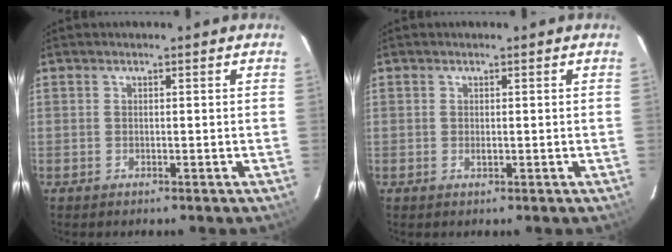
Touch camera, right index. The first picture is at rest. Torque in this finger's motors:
{"motor_torque": [0.43, 0.21, 0.18, 0.03]}